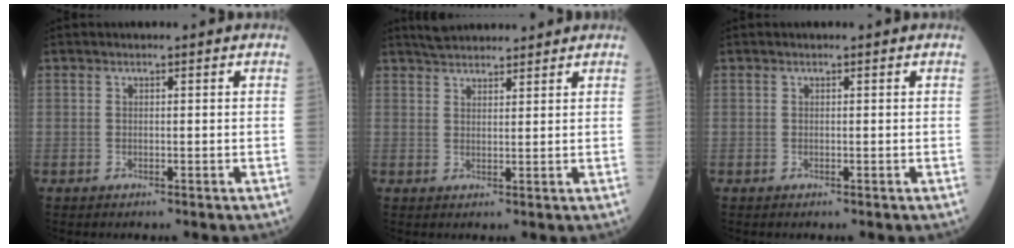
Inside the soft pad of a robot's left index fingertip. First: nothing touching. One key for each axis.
{"total": 5.8, "fx": 5.4, "fy": 1.2, "fz": 1.8, "tx": -0.027, "ty": 0.030, "tz": 0.090}
{"total": 0.0}